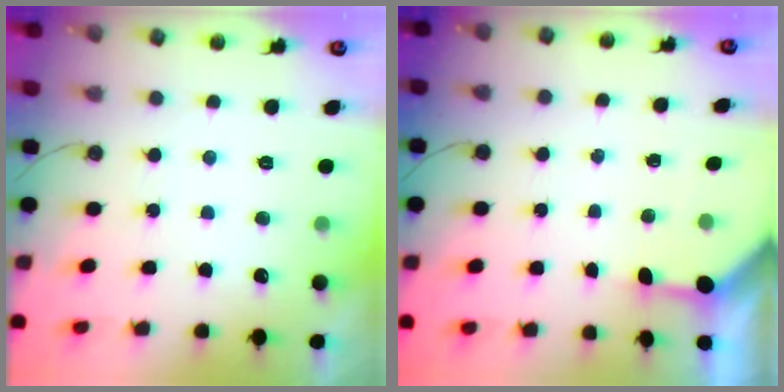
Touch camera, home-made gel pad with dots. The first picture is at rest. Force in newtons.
{"total": 2.8, "press": 2.8, "slide": 0.3}